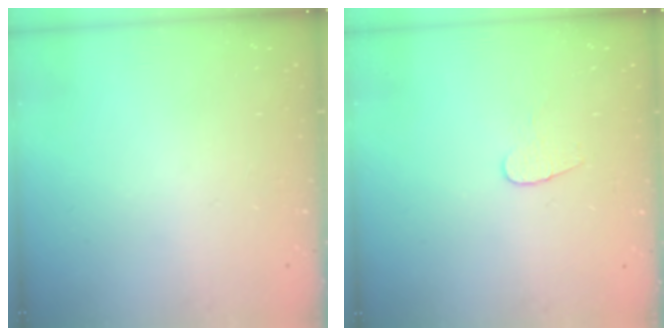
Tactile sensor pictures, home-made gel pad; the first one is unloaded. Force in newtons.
{"total": 4.7, "press": 4.6, "slide": 0.4}